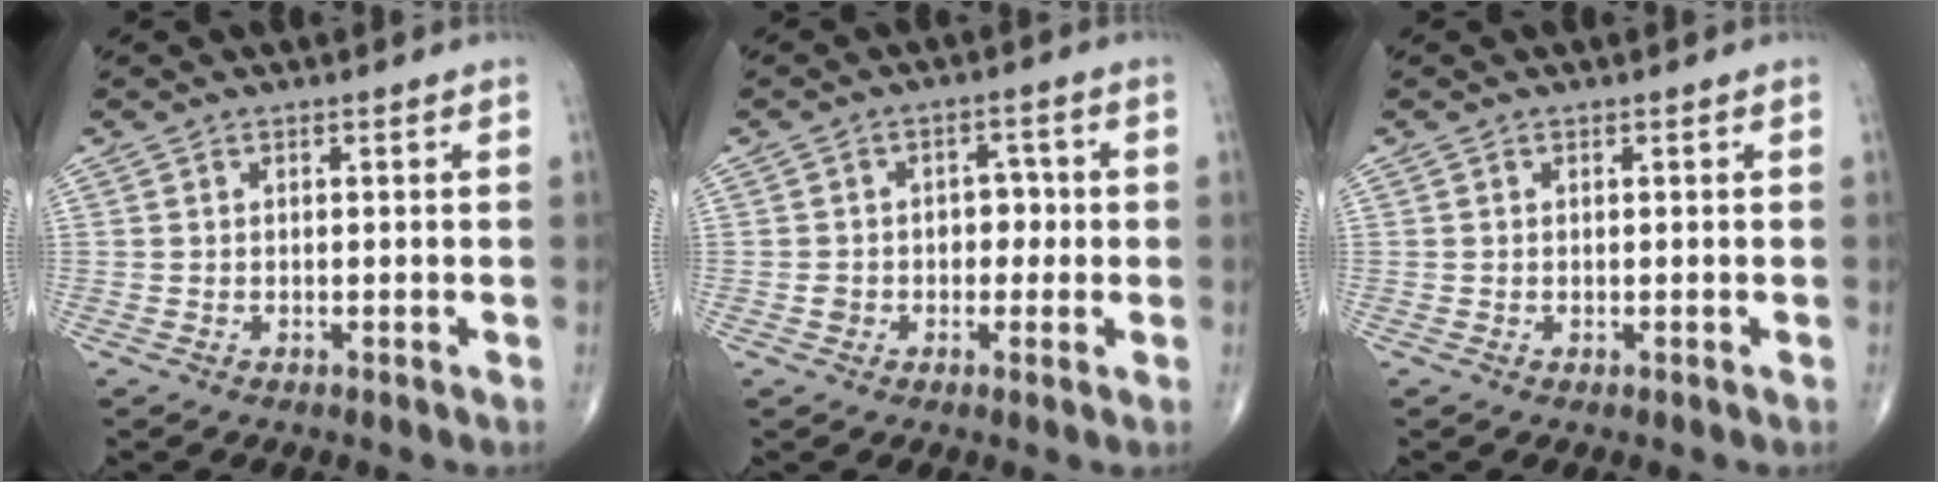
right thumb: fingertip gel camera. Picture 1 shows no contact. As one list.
[{"total": 4.9, "force": [-0.4, 3.9, 3.0], "torque": [-0.016, 0.020, -0.009]}, {"total": 0.0}]